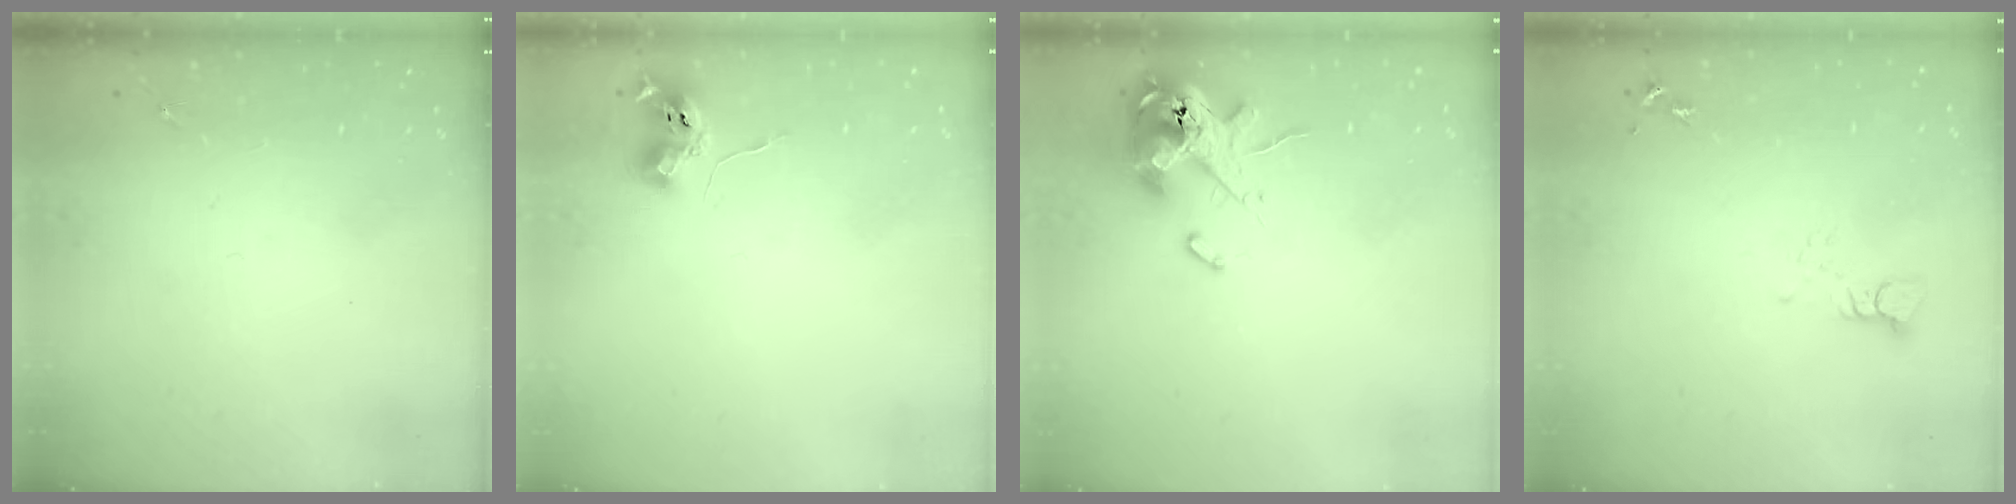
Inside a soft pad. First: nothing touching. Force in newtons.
{"total": 6.2, "press": 6.1, "slide": 0.8}
{"total": 14.6, "press": 14.4, "slide": 2.8}
{"total": 3.3, "press": 3.3, "slide": 0.1}